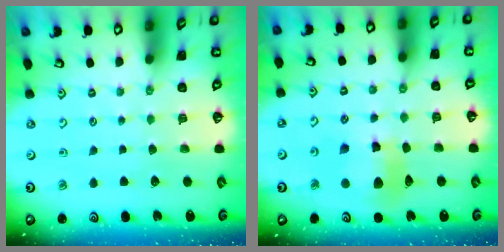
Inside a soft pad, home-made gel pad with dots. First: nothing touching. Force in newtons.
{"total": 10.2, "press": 10.2, "slide": 1.2}